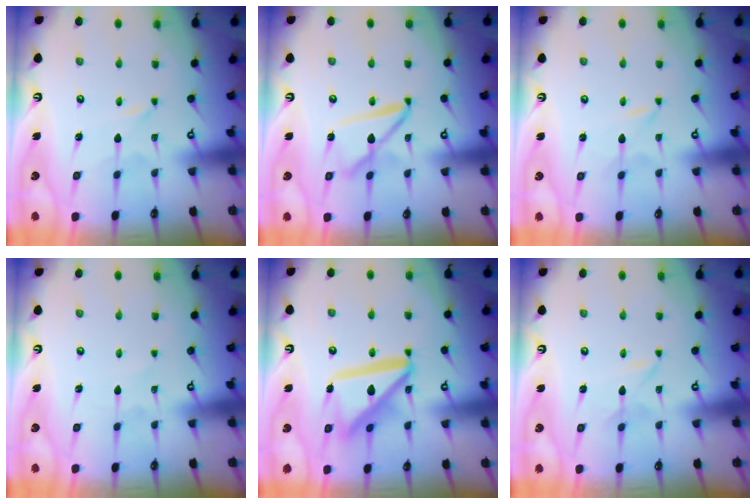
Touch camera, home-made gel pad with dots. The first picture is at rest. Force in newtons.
{"total": 10.8, "press": 10.7, "slide": 1.0}
{"total": 0.0}
{"total": 1.5, "press": 1.4, "slide": 0.1}
{"total": 17.3, "press": 17.1, "slide": 2.0}
{"total": 1.4, "press": 1.4, "slide": 0.2}